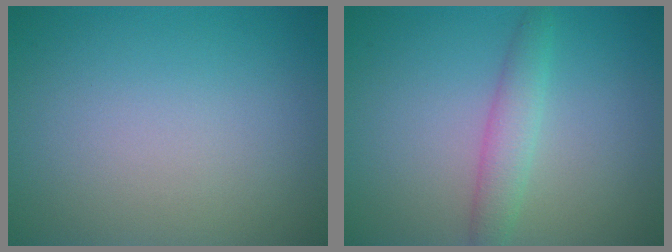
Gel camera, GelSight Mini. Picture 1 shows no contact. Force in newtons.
{"total": 2.5, "press": 2.5, "slide": 0.1}